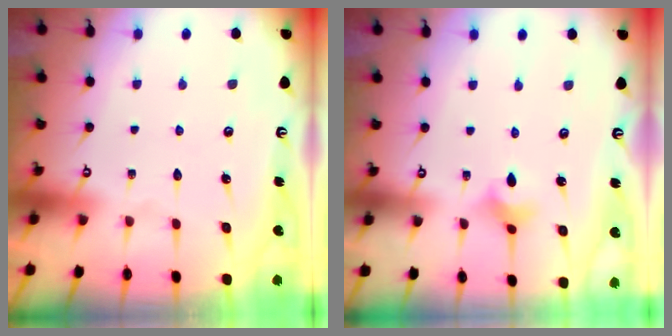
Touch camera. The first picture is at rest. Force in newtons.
{"total": 3.3, "press": 3.3, "slide": 0.2}